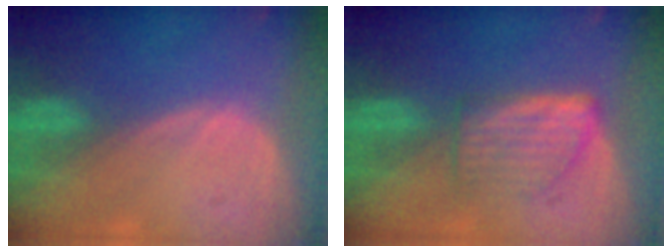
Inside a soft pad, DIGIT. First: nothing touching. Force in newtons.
{"total": 5.9, "press": 5.3, "slide": 2.6}